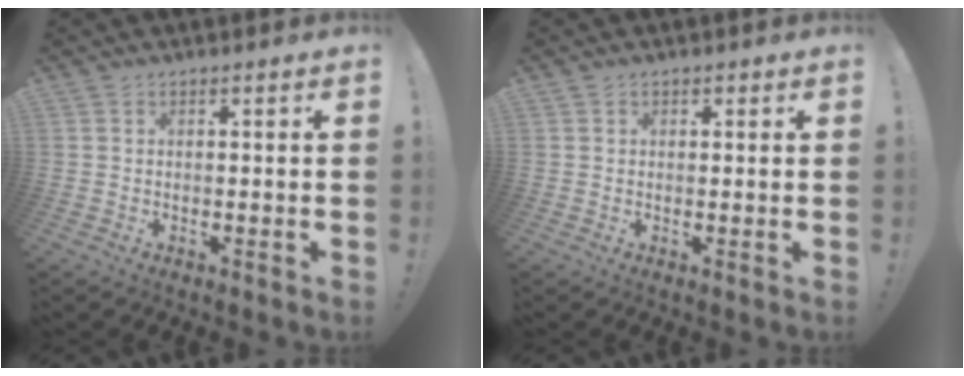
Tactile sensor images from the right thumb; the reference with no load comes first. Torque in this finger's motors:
{"motor_torque": [0.20, -0.32, -0.23, 0.20, -0.03]}